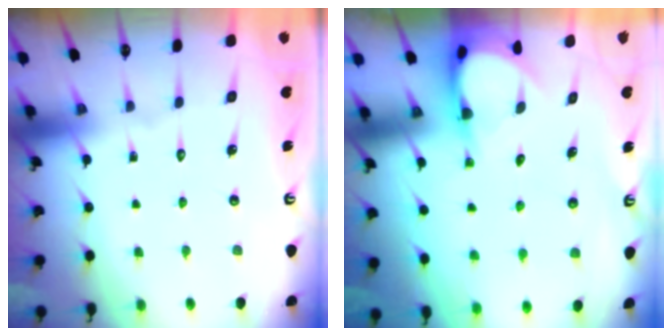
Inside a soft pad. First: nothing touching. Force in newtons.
{"total": 3.9, "press": 3.9, "slide": 0.2}